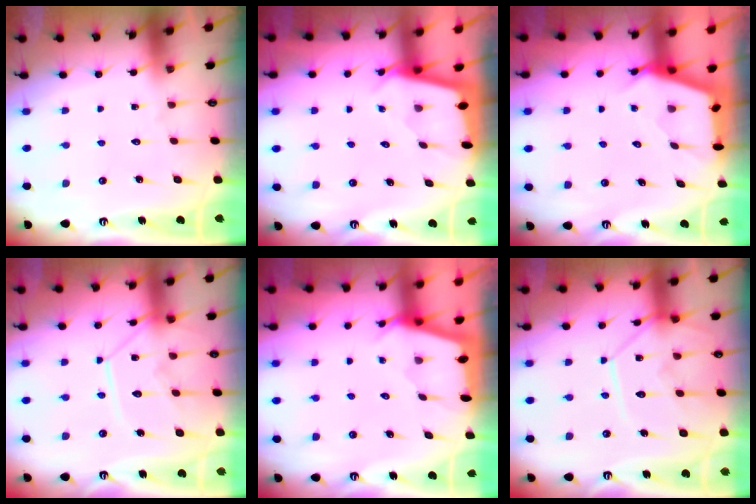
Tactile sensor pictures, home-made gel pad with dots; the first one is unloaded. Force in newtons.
{"total": 1.7, "press": 1.7, "slide": 0.2}
{"total": 2.7, "press": 2.7, "slide": 0.3}
{"total": 12.7, "press": 12.6, "slide": 1.6}
{"total": 2.2, "press": 2.2, "slide": 0.3}
{"total": 11.5, "press": 11.4, "slide": 1.3}